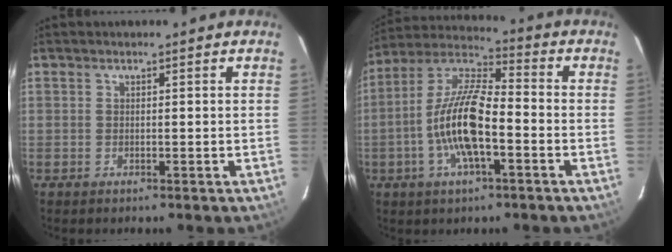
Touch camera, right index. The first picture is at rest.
{"total": 13.9, "force": [-4.1, 4.3, 12.6], "torque": [-0.254, 0.002, -0.083]}